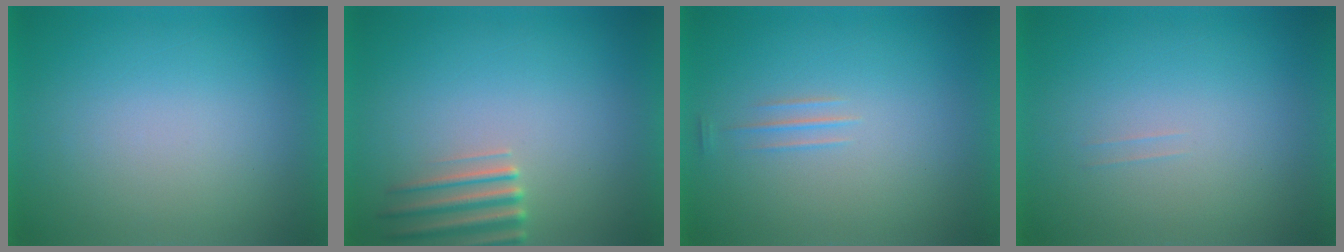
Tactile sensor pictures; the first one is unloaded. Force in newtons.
{"total": 2.8}
{"total": 1.2}
{"total": 1.2}